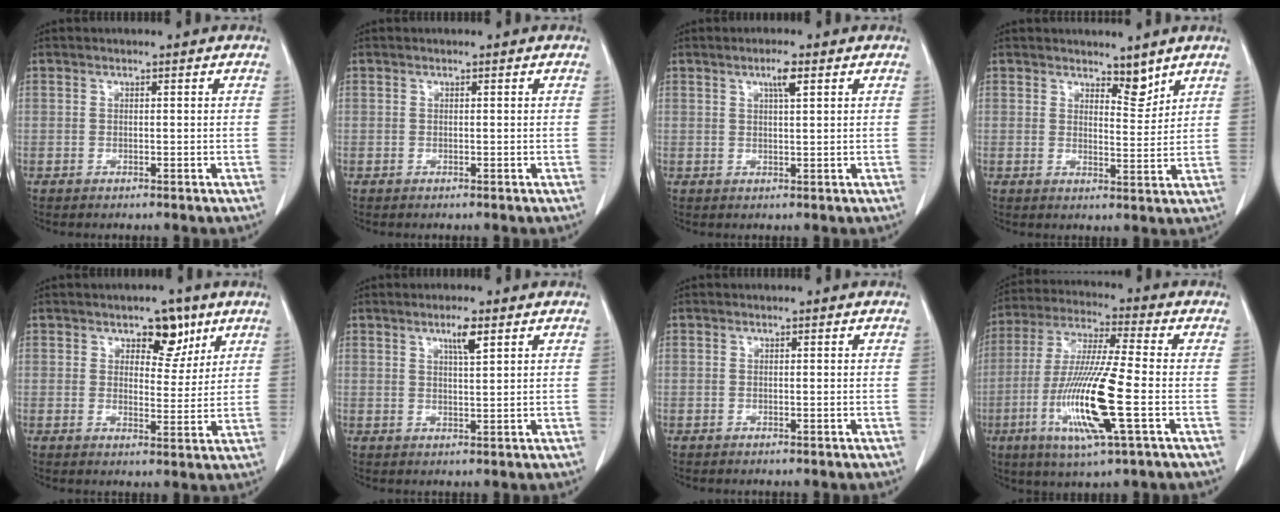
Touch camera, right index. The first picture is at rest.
{"total": 0.0}
{"total": 2.7, "force": [1.3, 0.1, 2.3], "torque": [-0.043, -0.001, 0.021]}
{"total": 3.5, "force": [3.0, 1.2, 1.3], "torque": [-0.016, -0.010, 0.049]}
{"total": 5.7, "force": [3.4, 3.2, 3.3], "torque": [-0.035, -0.001, 0.048]}
{"total": 3.3, "force": [1.9, 0.2, 2.7], "torque": [-0.050, -0.003, 0.032]}
{"total": 0.0}
{"total": 15.5, "force": [-4.2, 0.5, 15.0], "torque": [-0.308, -0.020, -0.082]}